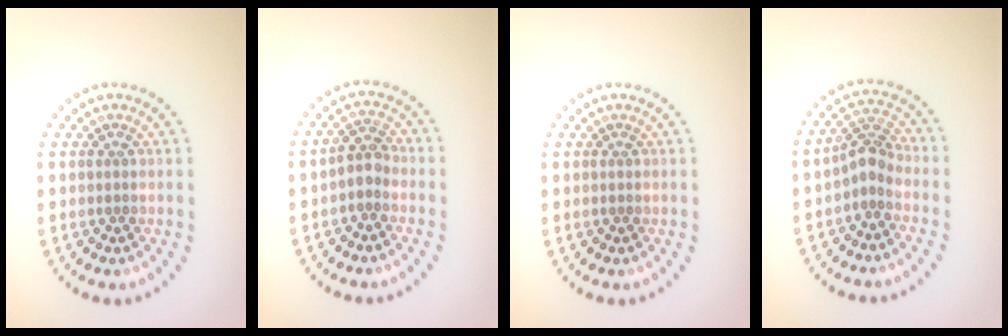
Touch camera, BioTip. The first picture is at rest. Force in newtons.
{"total": 1.9, "press": 1.7, "slide": 0.9}
{"total": 0.0}
{"total": 2.2, "press": 1.8, "slide": 1.4}